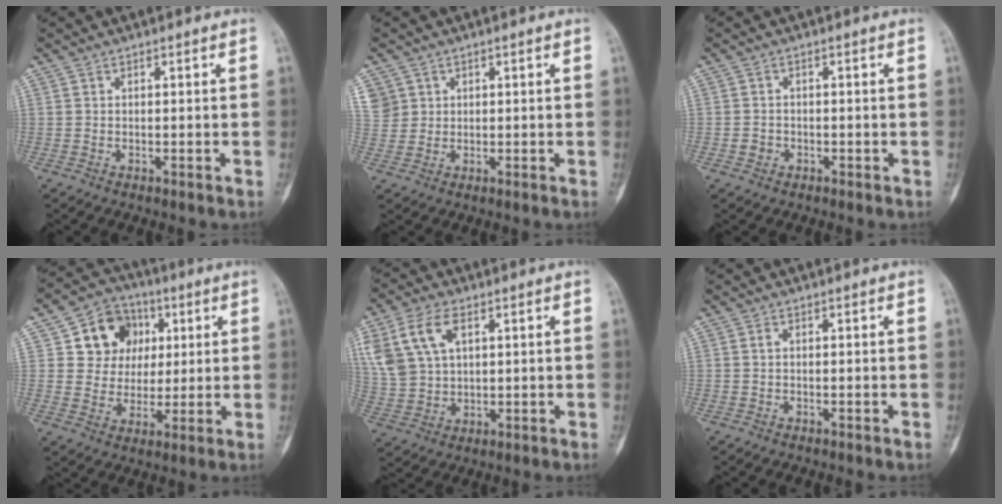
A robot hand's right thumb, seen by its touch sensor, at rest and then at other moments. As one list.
[{"total": 5.0, "force": [2.4, 4.3, 0.8], "torque": [0.004, -0.003, 0.051]}, {"total": 1.7, "force": [-0.5, 1.6, 0.4], "torque": [0.004, 0.007, -0.007]}, {"total": 12.5, "force": [3.7, 11.0, 4.7], "torque": [-0.022, 0.000, 0.061]}, {"total": 13.2, "force": [5.3, 8.1, 8.9], "torque": [-0.187, 0.000, 0.113]}, {"total": 0.6, "force": [0.1, 0.3, 0.5], "torque": [-0.009, 0.001, 0.001]}]